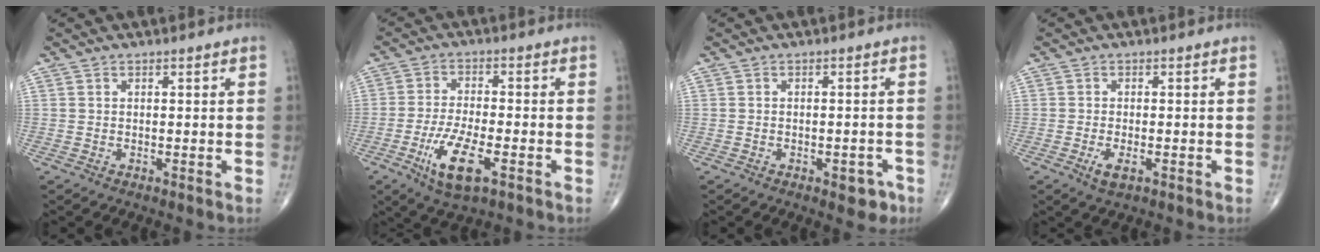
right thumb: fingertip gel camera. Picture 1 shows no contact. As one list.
[{"total": 9.8, "force": [-4.1, 3.2, 8.3], "torque": [-0.165, 0.004, -0.070]}, {"total": 3.6, "force": [-1.9, 1.9, 2.4], "torque": [-0.013, 0.011, -0.021]}, {"total": 2.7, "force": [-1.1, 1.0, 2.3], "torque": [-0.044, -0.003, -0.020]}]